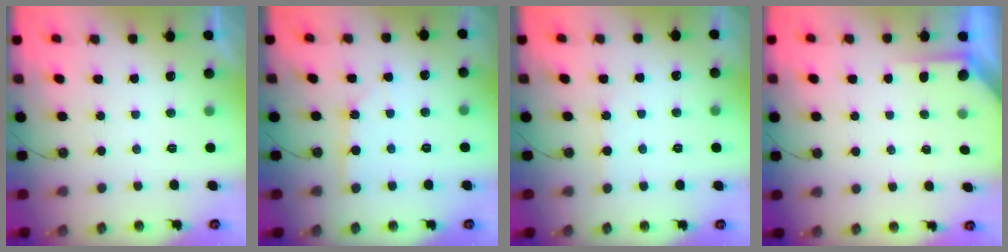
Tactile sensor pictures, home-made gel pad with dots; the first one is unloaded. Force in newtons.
{"total": 2.8, "press": 2.8, "slide": 0.3}
{"total": 2.0, "press": 2.0, "slide": 0.3}
{"total": 1.5, "press": 1.5, "slide": 0.3}